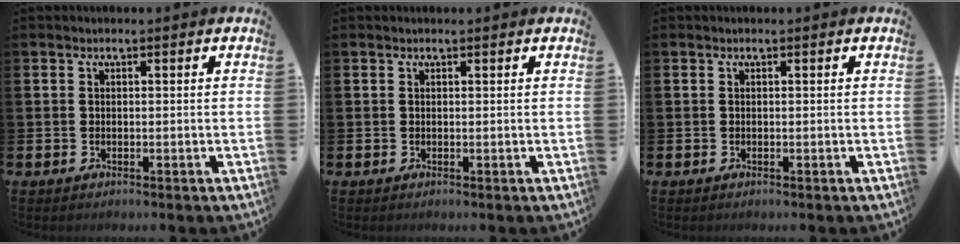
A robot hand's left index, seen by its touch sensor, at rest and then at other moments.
{"total": 0.0}
{"total": 0.0}